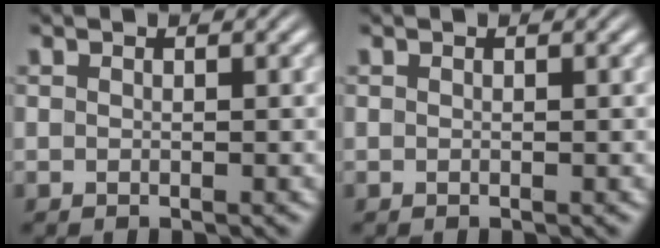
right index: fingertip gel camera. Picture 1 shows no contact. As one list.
[{"total": 0.0}]